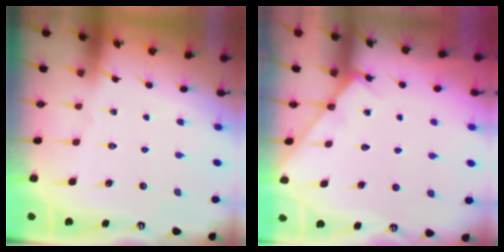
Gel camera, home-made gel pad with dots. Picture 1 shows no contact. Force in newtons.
{"total": 5.9, "press": 5.9, "slide": 0.6}